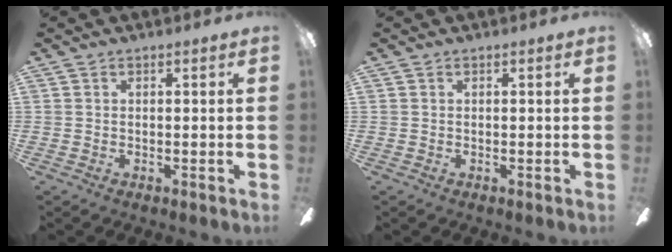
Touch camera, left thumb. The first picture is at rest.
{"total": 0.0}